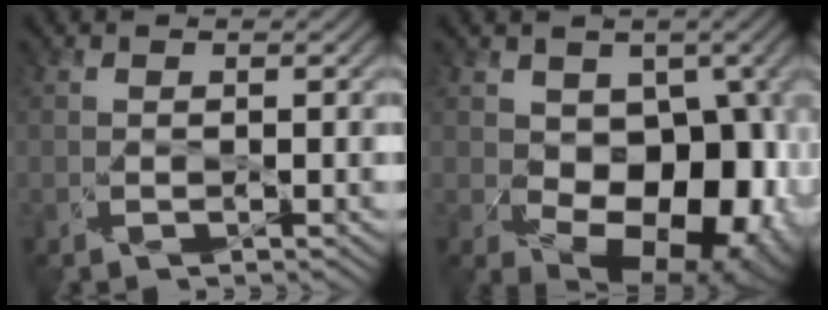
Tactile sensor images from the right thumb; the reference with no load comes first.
{"total": 15.8, "force": [-3.2, 10.9, 11.0], "torque": [-0.131, -0.048, -0.011]}